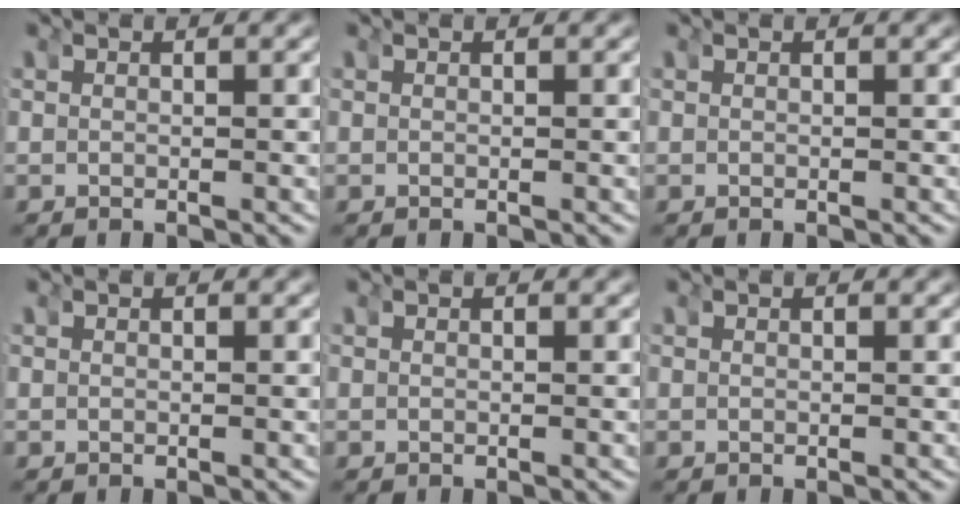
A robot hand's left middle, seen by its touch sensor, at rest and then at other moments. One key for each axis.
{"total": 0.0}
{"total": 0.0}
{"total": 0.0}
{"total": 0.0}
{"total": 0.0}